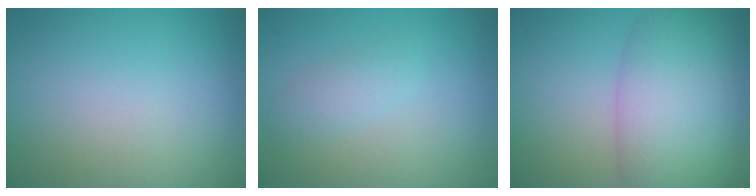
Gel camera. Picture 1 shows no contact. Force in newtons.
{"total": 1.6, "press": 1.6, "slide": 0.1}
{"total": 8.2, "press": 8.2, "slide": 0.3}